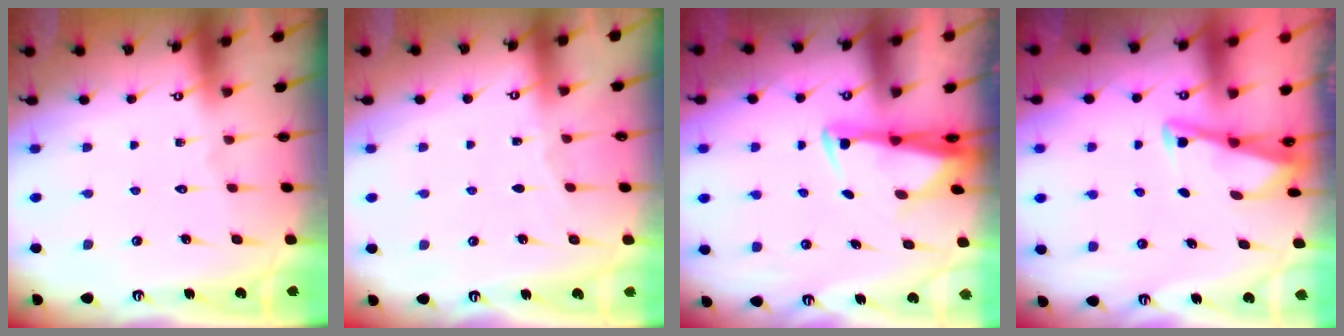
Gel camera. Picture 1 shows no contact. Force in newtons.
{"total": 2.5, "press": 2.5, "slide": 0.4}
{"total": 3.0, "press": 2.9, "slide": 1.0}
{"total": 3.1, "press": 3.1, "slide": 0.4}